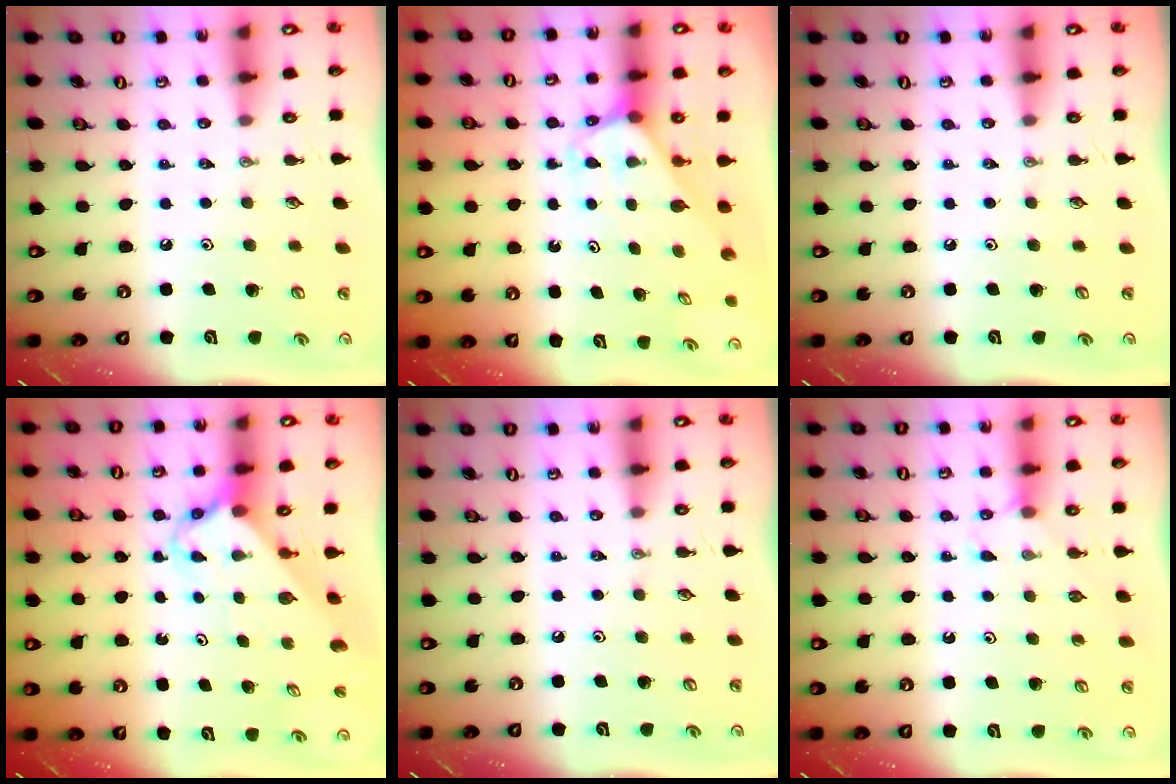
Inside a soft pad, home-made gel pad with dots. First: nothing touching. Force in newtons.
{"total": 2.4, "press": 2.4, "slide": 0.2}
{"total": 0.0}
{"total": 2.6, "press": 2.6, "slide": 0.2}
{"total": 0.0}
{"total": 3.9, "press": 3.9, "slide": 0.5}